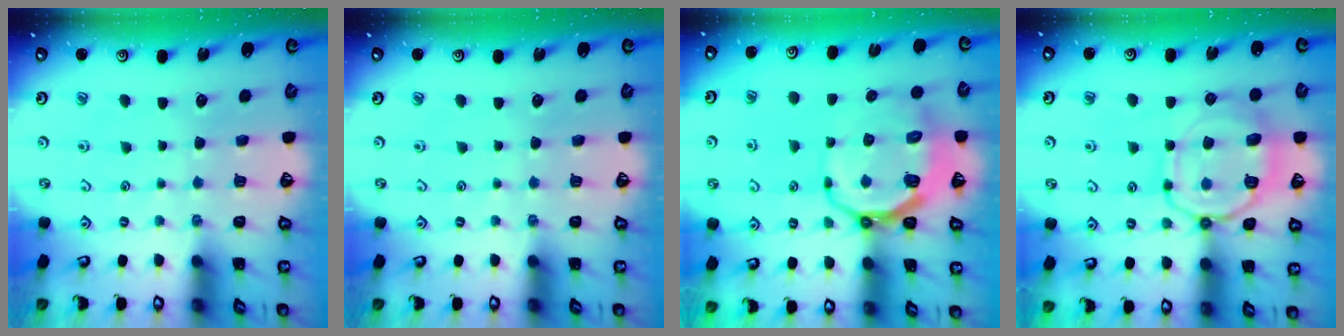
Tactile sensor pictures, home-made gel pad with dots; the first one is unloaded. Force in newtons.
{"total": 0.0}
{"total": 9.7, "press": 9.0, "slide": 3.8}
{"total": 13.5, "press": 13.4, "slide": 1.3}